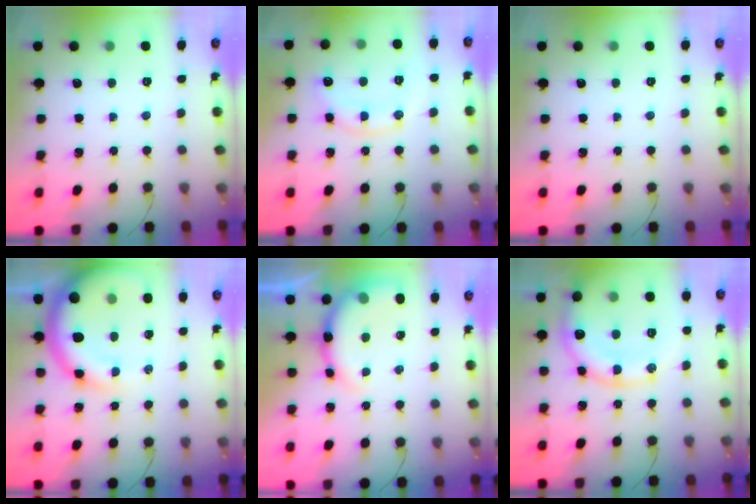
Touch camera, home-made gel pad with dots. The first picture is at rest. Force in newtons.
{"total": 12.1, "press": 12.1, "slide": 0.6}
{"total": 0.0}
{"total": 13.6, "press": 13.1, "slide": 3.5}
{"total": 9.7, "press": 9.7, "slide": 0.9}
{"total": 17.6, "press": 17.4, "slide": 2.7}